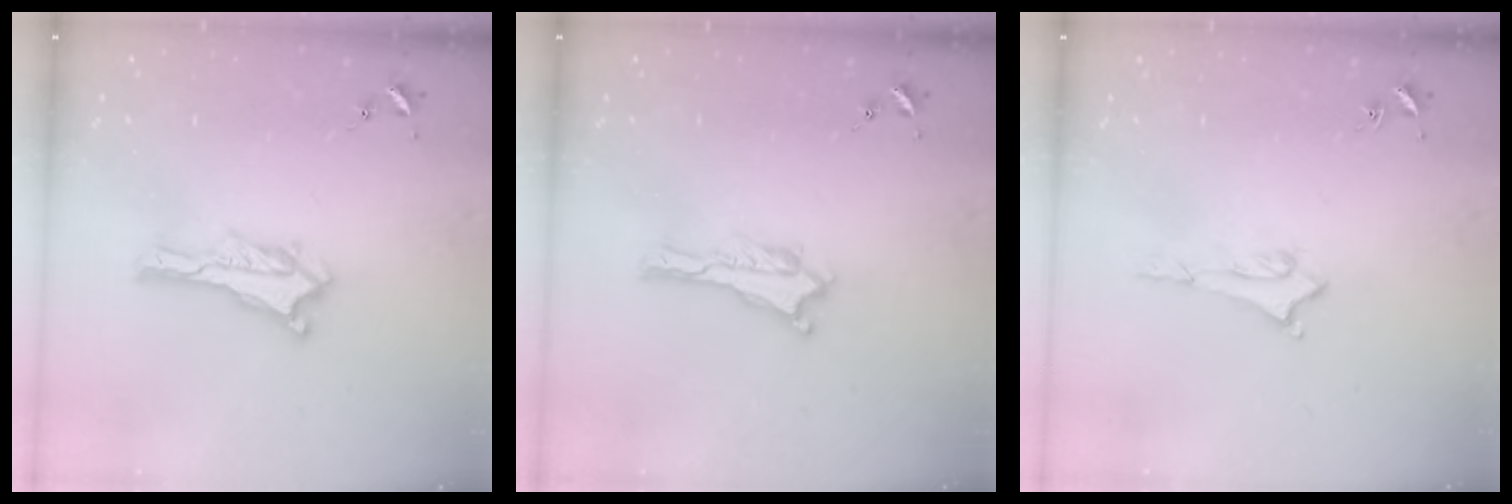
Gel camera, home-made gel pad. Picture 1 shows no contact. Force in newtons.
{"total": 0.0}
{"total": 1.6, "press": 1.6, "slide": 0.2}